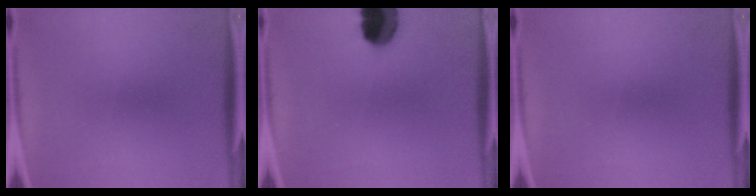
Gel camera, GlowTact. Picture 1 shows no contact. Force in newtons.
{"total": 9.2}
{"total": 0.0}